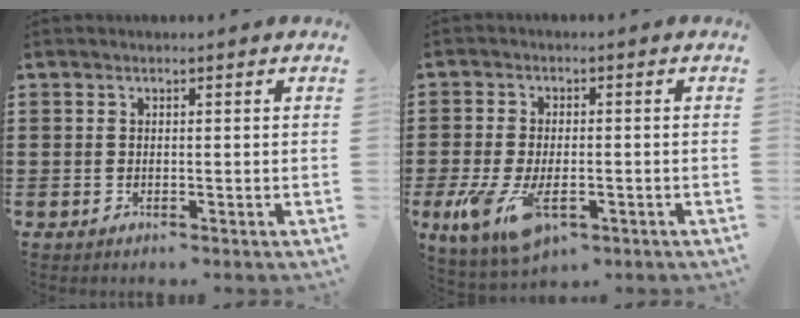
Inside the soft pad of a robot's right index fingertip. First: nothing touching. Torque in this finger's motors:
{"motor_torque": [2.01, -0.08, 1.05, 0.21]}